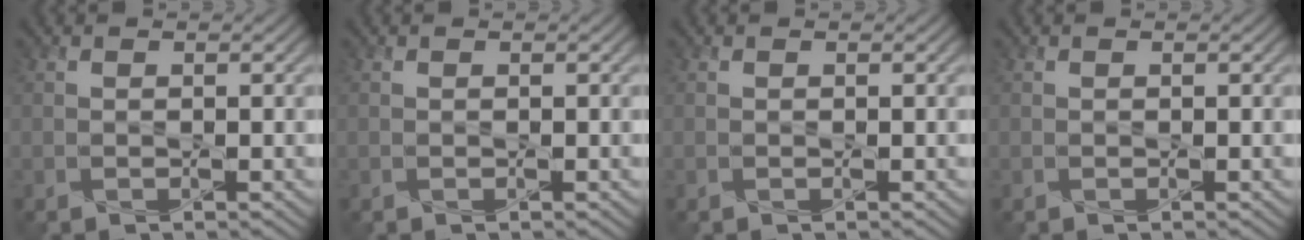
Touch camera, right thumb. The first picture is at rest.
{"total": 0.0}
{"total": 0.0}
{"total": 0.0}